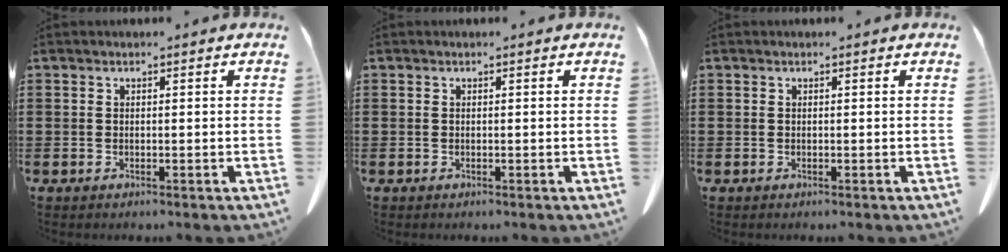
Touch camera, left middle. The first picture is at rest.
{"total": 0.0}
{"total": 0.0}